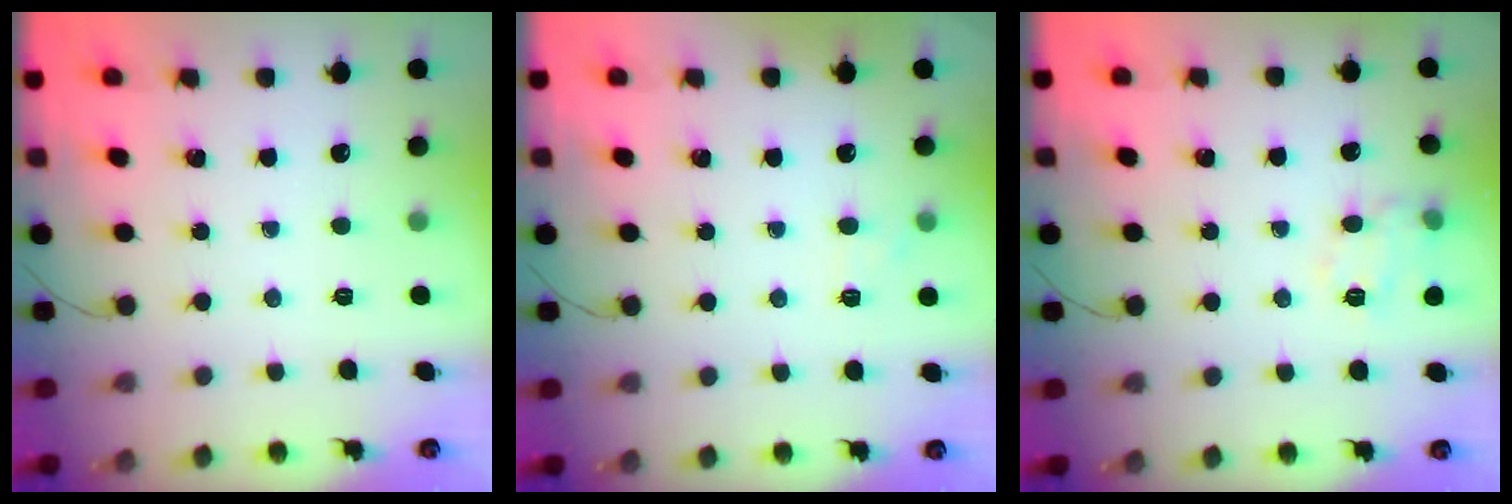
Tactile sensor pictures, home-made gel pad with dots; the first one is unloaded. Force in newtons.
{"total": 4.6, "press": 4.4, "slide": 1.3}
{"total": 10.7, "press": 10.7, "slide": 0.5}